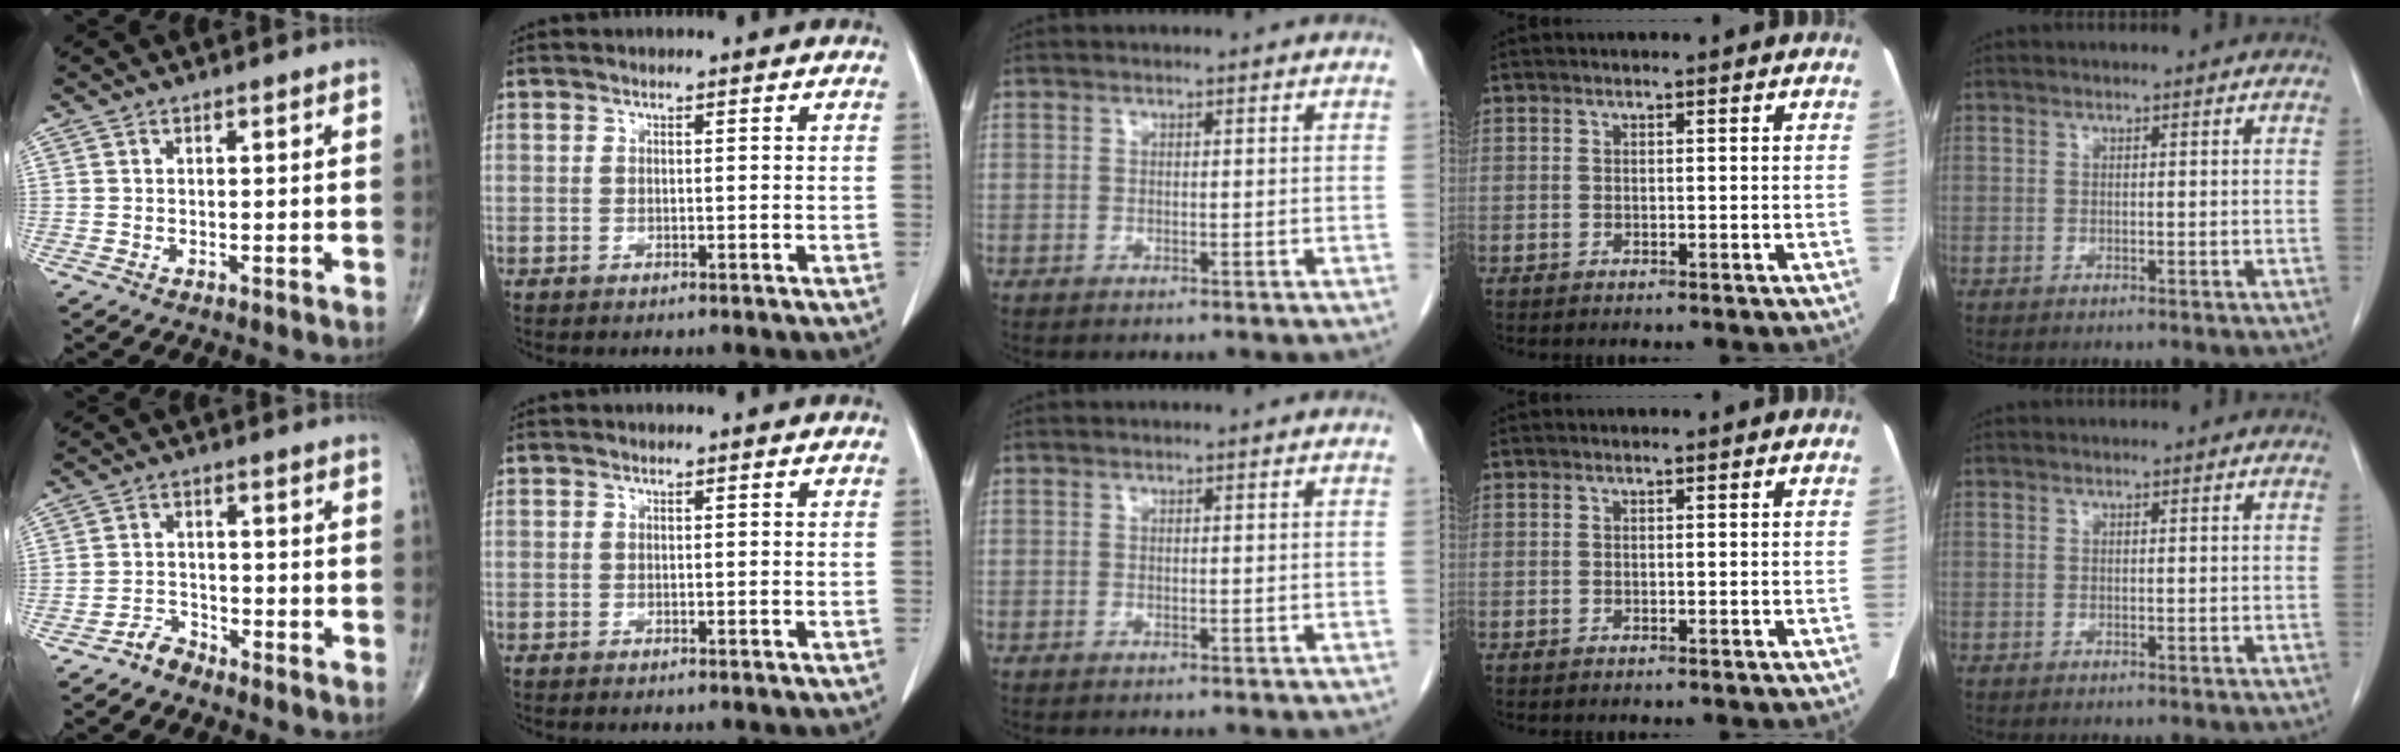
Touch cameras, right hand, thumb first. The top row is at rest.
{"thumb": {"total": 2.7, "force": [-2.6, 0.9, 0.1], "torque": [0.006, 0.010, -0.051]}}